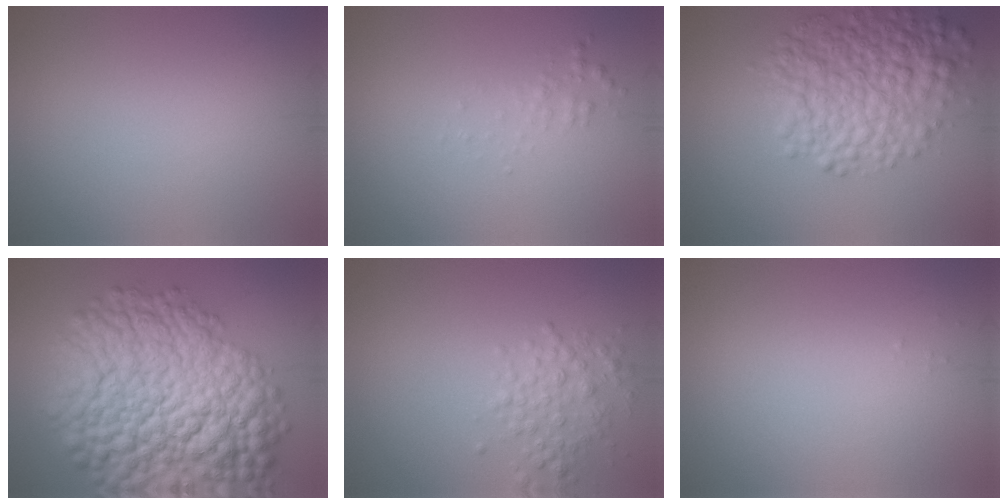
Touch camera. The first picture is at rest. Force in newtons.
{"total": 0.9, "press": 0.9, "slide": 0.0}
{"total": 7.0, "press": 7.0, "slide": 0.1}
{"total": 16.2, "press": 16.2, "slide": 0.6}
{"total": 2.5, "press": 2.5, "slide": 0.1}
{"total": 0.0}